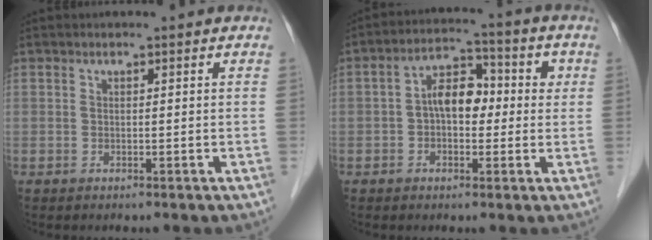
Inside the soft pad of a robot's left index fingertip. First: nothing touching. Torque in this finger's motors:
{"motor_torque": [0.08, -0.04, 0.23, 0.05]}